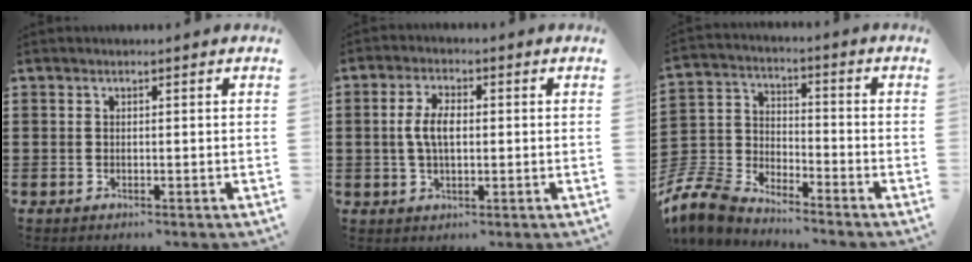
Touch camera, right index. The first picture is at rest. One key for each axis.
{"total": 4.7, "fx": 0.2, "fy": 2.1, "fz": 4.2, "tx": -0.098, "ty": 0.001, "tz": -0.003}
{"total": 7.7, "fx": -7.2, "fy": 1.9, "fz": 1.8, "tx": -0.080, "ty": -0.004, "tz": -0.155}